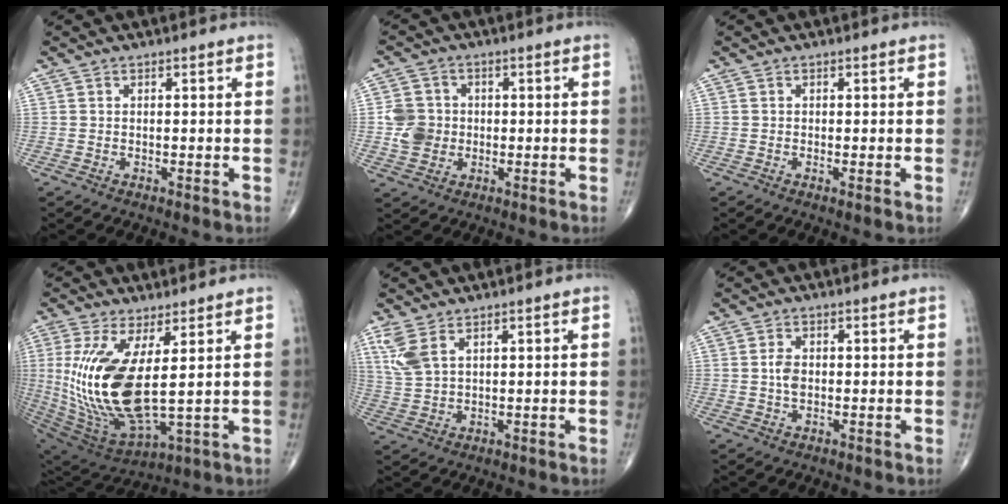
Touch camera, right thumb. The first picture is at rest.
{"total": 6.1, "force": [-0.5, 5.4, 2.8], "torque": [-0.035, 0.006, -0.012]}
{"total": 0.7, "force": [-0.1, 0.0, 0.7], "torque": [-0.018, -0.003, -0.005]}
{"total": 19.3, "force": [2.4, 7.1, 17.8], "torque": [-0.392, -0.039, 0.065]}
{"total": 5.6, "force": [3.0, 2.5, 4.0], "torque": [-0.100, -0.004, 0.072]}
{"total": 2.5, "force": [0.0, 1.6, 2.0], "torque": [-0.037, 0.000, -0.001]}